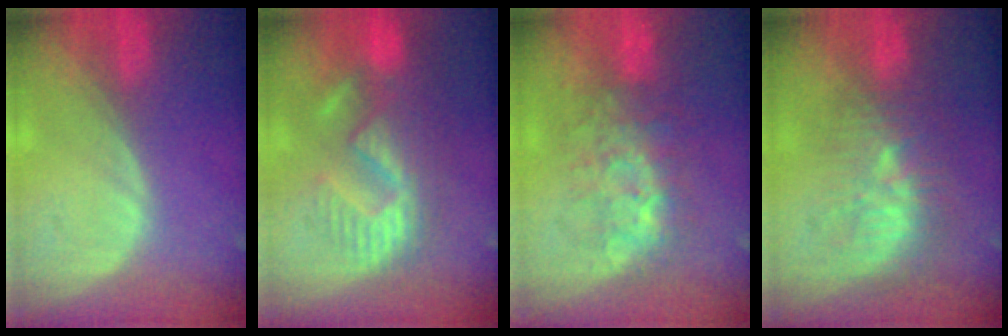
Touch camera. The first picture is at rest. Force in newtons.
{"total": 10.9, "press": 9.6, "slide": 5.1}
{"total": 7.9, "press": 7.7, "slide": 1.6}
{"total": 9.8, "press": 8.6, "slide": 4.7}